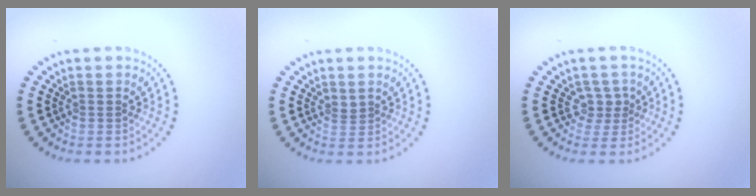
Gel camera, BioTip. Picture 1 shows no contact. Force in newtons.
{"total": 0.9, "press": 0.6, "slide": 0.7}
{"total": 1.7, "press": 1.1, "slide": 1.3}